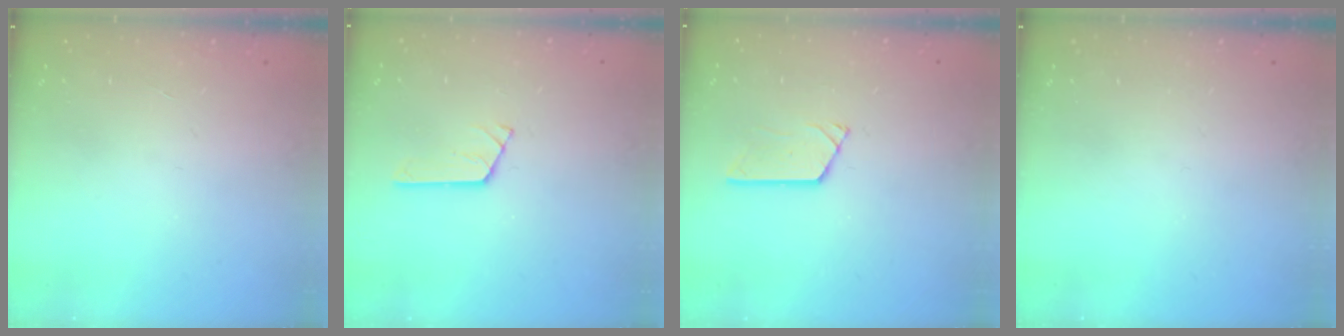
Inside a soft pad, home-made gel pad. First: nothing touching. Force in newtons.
{"total": 2.9, "press": 2.9, "slide": 0.2}
{"total": 4.3, "press": 4.3, "slide": 0.4}
{"total": 0.0}